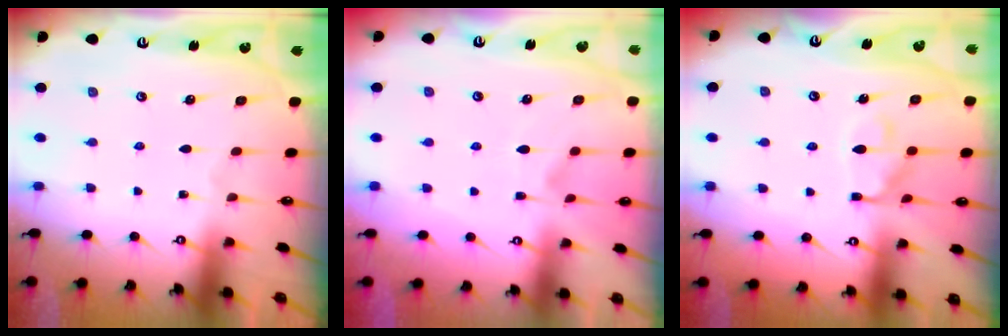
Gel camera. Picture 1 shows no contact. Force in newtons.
{"total": 1.3, "press": 0.1, "slide": 1.3}
{"total": 11.6, "press": 11.5, "slide": 1.2}